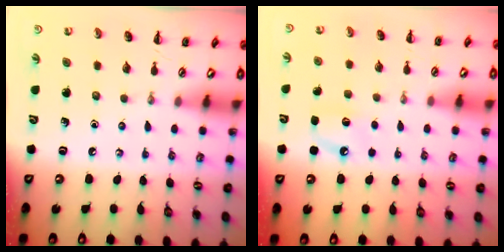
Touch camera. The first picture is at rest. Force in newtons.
{"total": 6.4, "press": 6.2, "slide": 1.8}